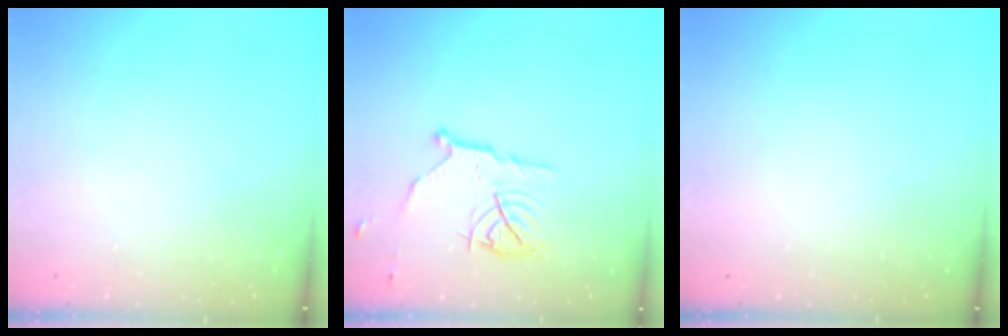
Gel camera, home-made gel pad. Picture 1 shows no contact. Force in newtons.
{"total": 11.2, "press": 11.2, "slide": 0.8}
{"total": 1.5, "press": 1.5, "slide": 0.1}